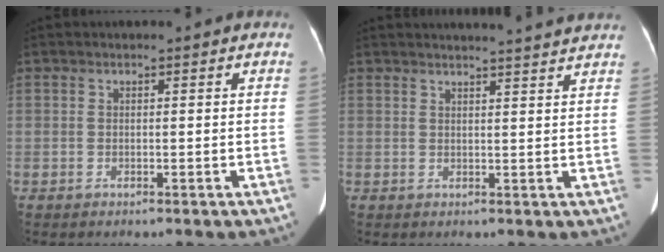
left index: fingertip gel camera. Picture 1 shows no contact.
{"total": 10.6, "force": [10.1, -0.5, 3.2], "torque": [-0.041, -0.001, 0.108]}